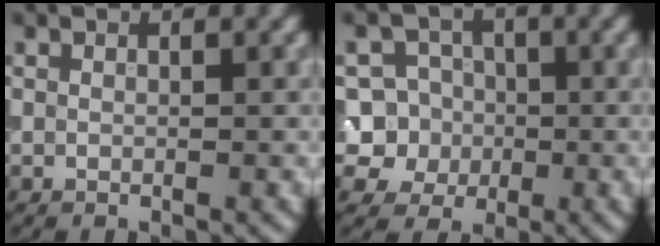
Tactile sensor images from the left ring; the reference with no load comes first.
{"total": 7.0, "force": [-0.7, 6.8, 1.7], "torque": [-0.018, 0.030, -0.044]}